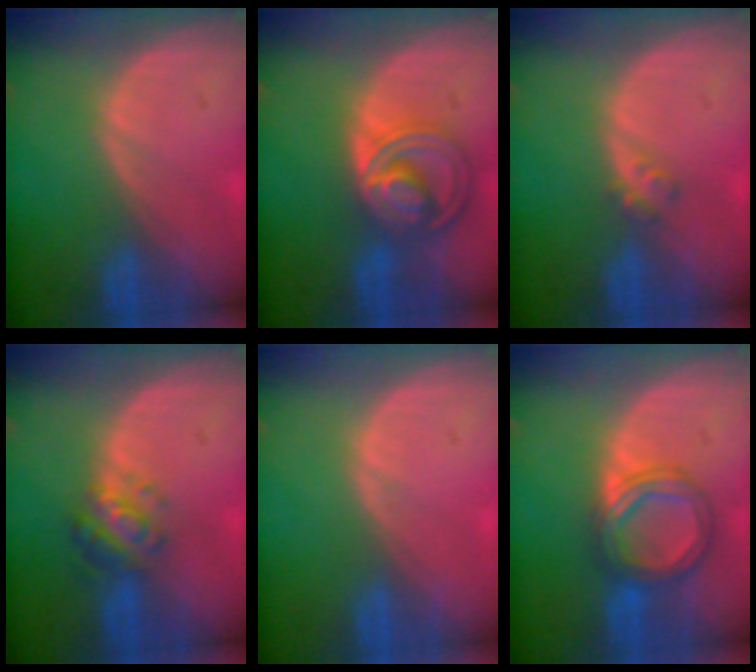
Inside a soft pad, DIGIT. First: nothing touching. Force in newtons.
{"total": 8.6, "press": 7.3, "slide": 4.4}
{"total": 1.8, "press": 1.5, "slide": 0.9}
{"total": 4.9, "press": 4.4, "slide": 2.0}
{"total": 0.5, "press": 0.1, "slide": 0.5}
{"total": 6.4, "press": 6.4, "slide": 0.5}